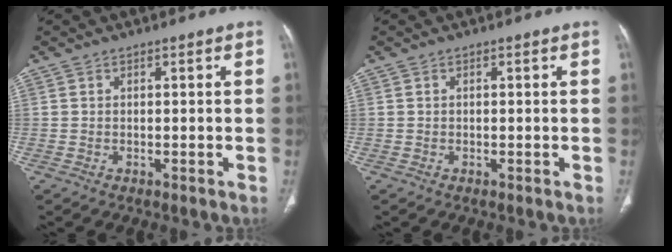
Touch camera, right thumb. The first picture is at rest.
{"total": 0.0}